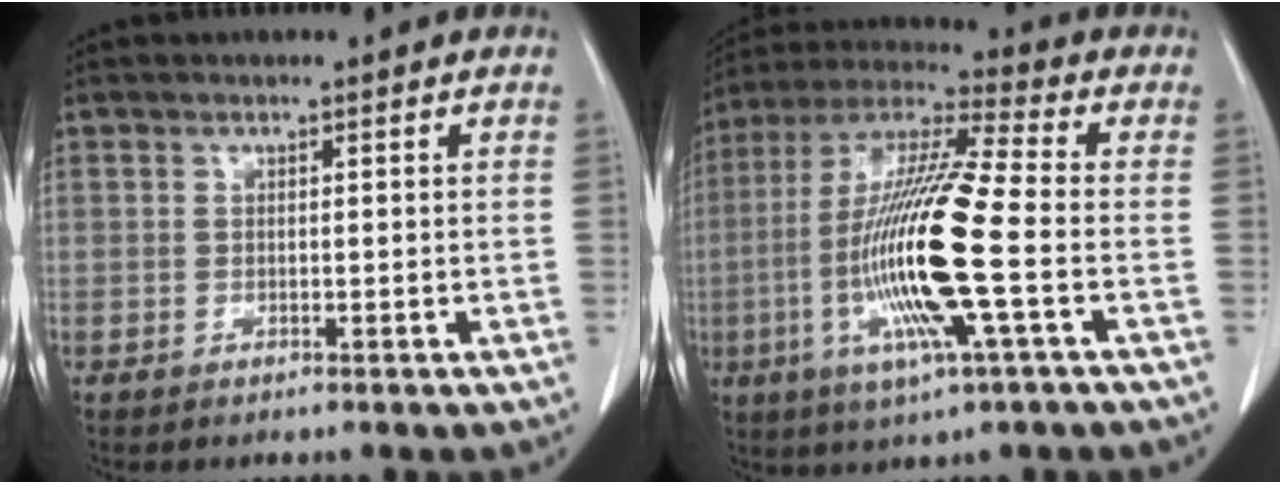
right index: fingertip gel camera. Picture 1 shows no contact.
{"total": 18.6, "force": [-3.9, 1.0, 18.2], "torque": [-0.378, -0.013, -0.079]}